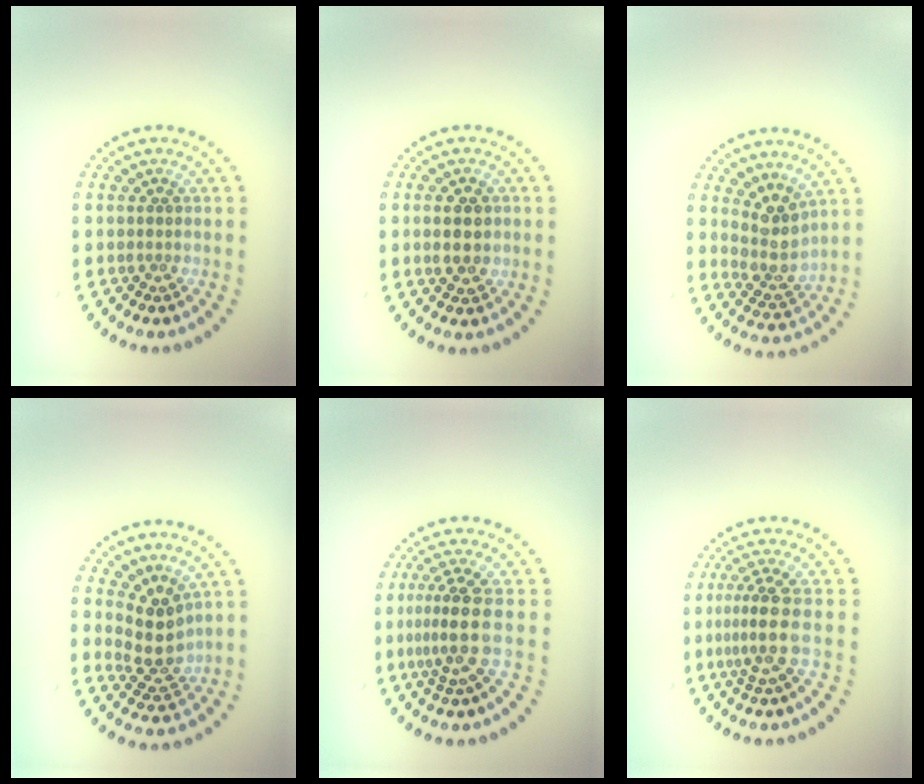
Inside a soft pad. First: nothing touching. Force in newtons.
{"total": 2.6, "press": 2.6, "slide": 0.2}
{"total": 3.5, "press": 2.7, "slide": 2.2}
{"total": 3.3, "press": 3.0, "slide": 1.5}
{"total": 3.4, "press": 2.5, "slide": 2.3}
{"total": 3.1, "press": 2.4, "slide": 2.0}